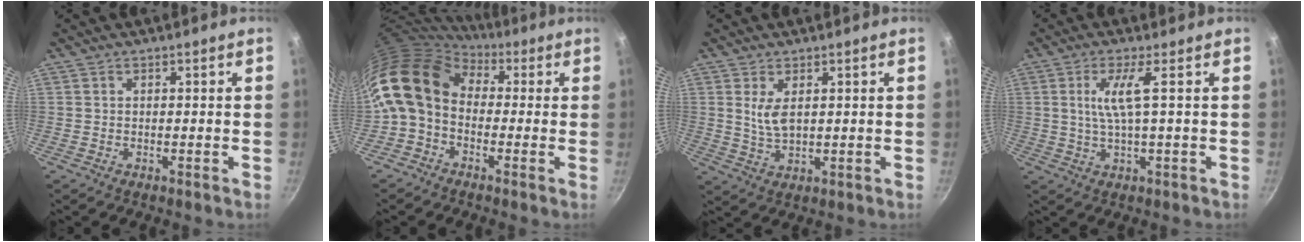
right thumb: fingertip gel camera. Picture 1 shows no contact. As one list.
[{"total": 12.9, "force": [0.8, 9.6, 8.6], "torque": [-0.153, 0.026, -0.011]}, {"total": 4.9, "force": [1.3, 2.4, 4.0], "torque": [-0.073, -0.015, 0.030]}, {"total": 5.9, "force": [1.1, 0.4, 5.8], "torque": [-0.132, -0.001, 0.027]}]